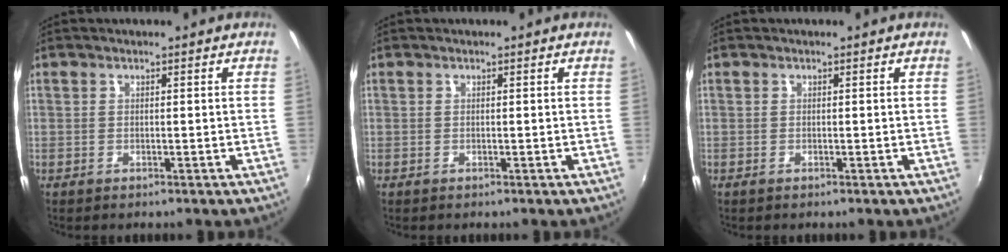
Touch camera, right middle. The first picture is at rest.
{"total": 0.0}
{"total": 0.0}